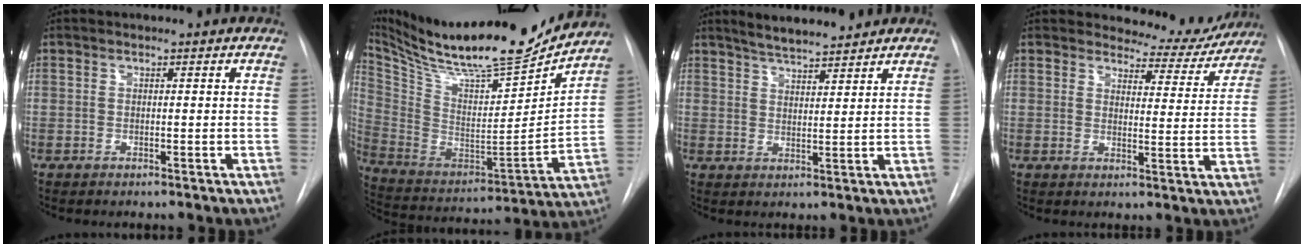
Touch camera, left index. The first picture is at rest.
{"total": 25.7, "force": [22.9, 3.0, 11.2], "torque": [-0.220, -0.043, 0.366]}
{"total": 7.4, "force": [6.7, 1.0, 2.9], "torque": [-0.049, 0.011, 0.109]}
{"total": 8.1, "force": [7.8, 2.2, 0.0], "torque": [0.012, -0.026, 0.087]}